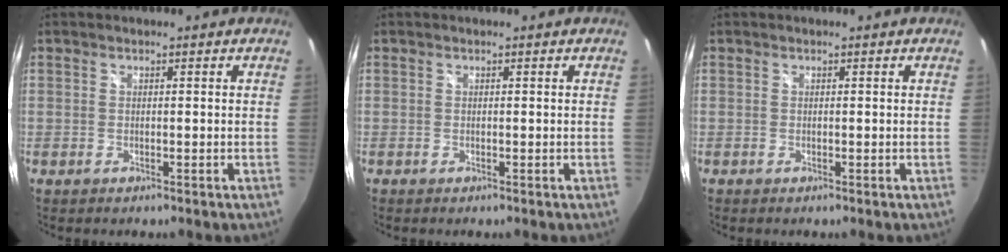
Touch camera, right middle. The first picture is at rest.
{"total": 0.0}
{"total": 0.0}